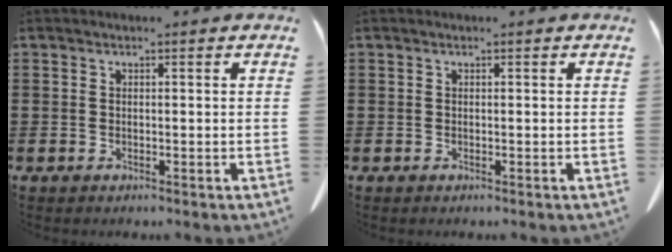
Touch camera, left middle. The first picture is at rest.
{"total": 0.0}